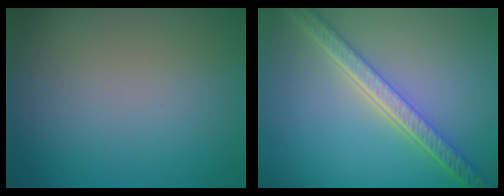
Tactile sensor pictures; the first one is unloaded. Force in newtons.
{"total": 5.7, "press": 4.3, "slide": 3.7}